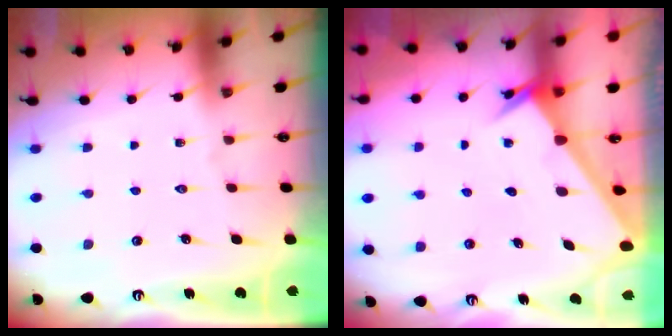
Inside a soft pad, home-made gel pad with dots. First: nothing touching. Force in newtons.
{"total": 2.0, "press": 2.0, "slide": 0.2}